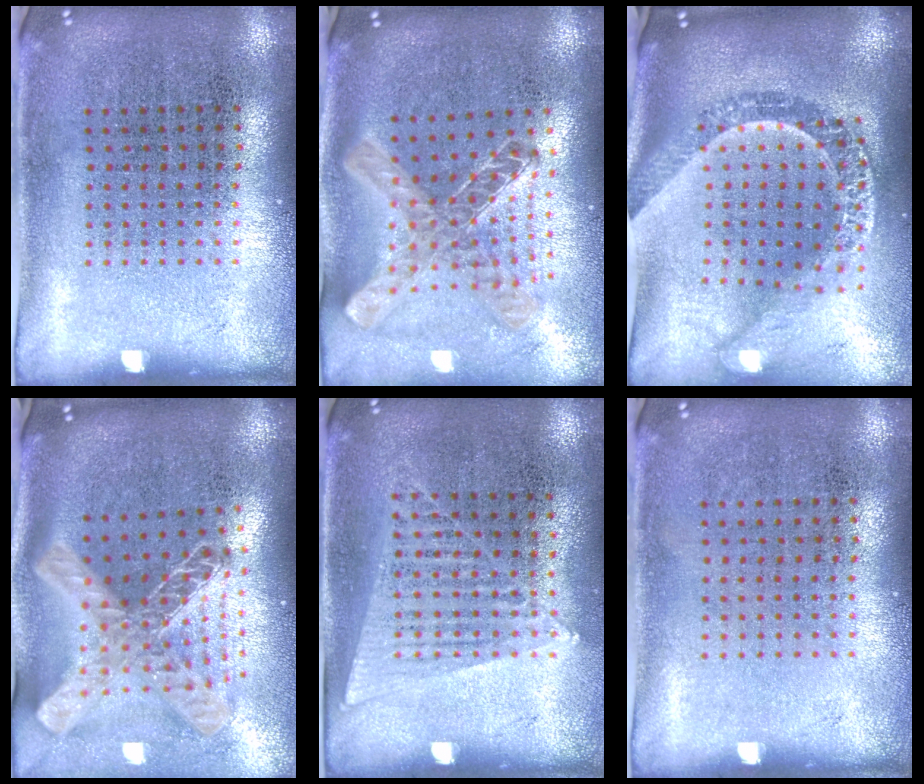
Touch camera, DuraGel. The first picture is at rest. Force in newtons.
{"total": 1.5, "press": 1.3, "slide": 0.6}
{"total": 3.0, "press": 2.3, "slide": 1.9}
{"total": 2.9, "press": 2.0, "slide": 2.1}
{"total": 1.2, "press": 1.1, "slide": 0.5}
{"total": 0.0}